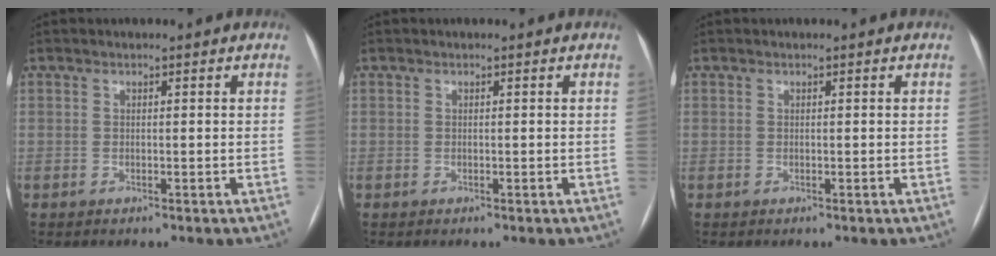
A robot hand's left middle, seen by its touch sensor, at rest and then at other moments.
{"total": 0.0}
{"total": 0.0}